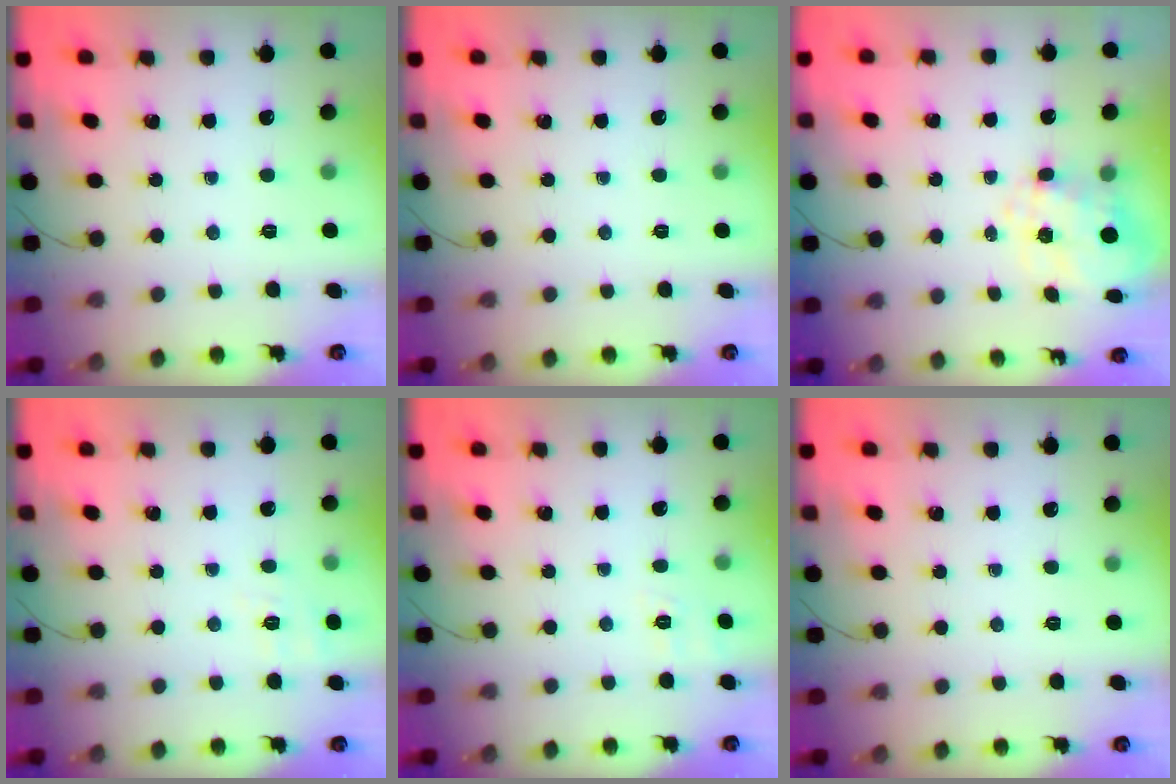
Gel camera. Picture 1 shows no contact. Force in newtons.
{"total": 0.0}
{"total": 8.2, "press": 8.2, "slide": 0.8}
{"total": 5.6, "press": 5.2, "slide": 2.2}
{"total": 6.0, "press": 5.7, "slide": 1.9}
{"total": 0.0}